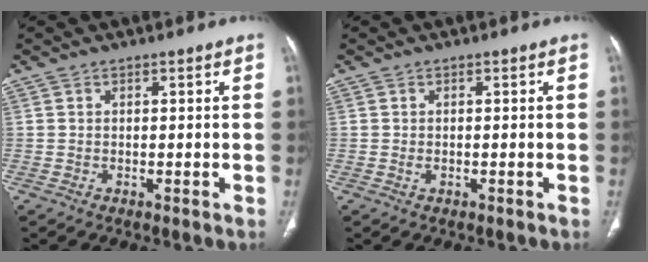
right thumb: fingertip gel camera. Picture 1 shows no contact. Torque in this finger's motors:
{"motor_torque": [0.27, 0.50, -0.12, -0.12, 0.00]}